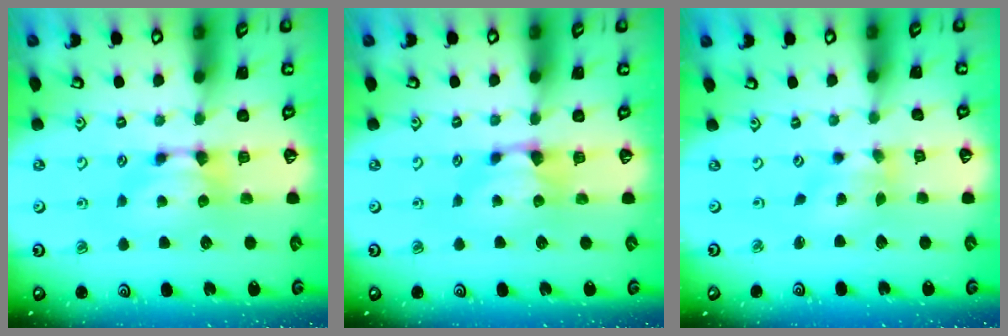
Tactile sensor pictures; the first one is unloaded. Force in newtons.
{"total": 0.8, "press": 0.3, "slide": 0.7}
{"total": 1.3, "press": 0.1, "slide": 1.3}